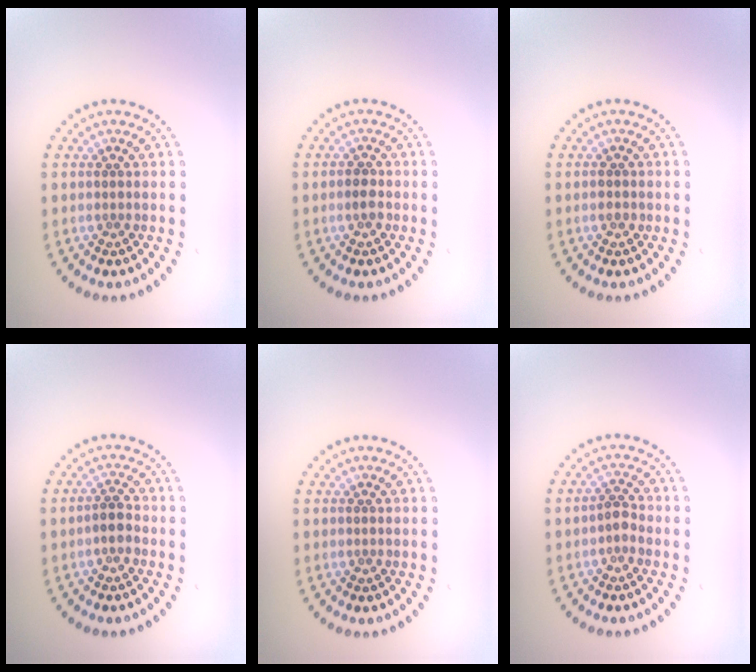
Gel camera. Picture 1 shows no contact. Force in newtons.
{"total": 1.3, "press": 1.2, "slide": 0.4}
{"total": 1.0, "press": 0.9, "slide": 0.2}
{"total": 1.7, "press": 1.4, "slide": 1.0}
{"total": 0.0}
{"total": 1.3, "press": 1.1, "slide": 0.7}